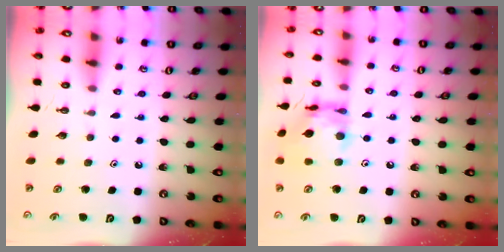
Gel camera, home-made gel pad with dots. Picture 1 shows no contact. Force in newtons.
{"total": 14.1, "press": 14.0, "slide": 1.2}